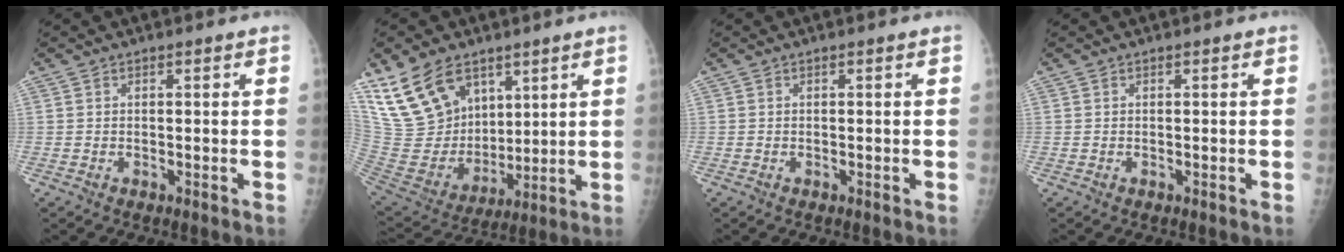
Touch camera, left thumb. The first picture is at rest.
{"total": 18.0, "force": [10.9, 11.2, 8.9], "torque": [-0.137, -0.043, 0.229]}
{"total": 0.0}
{"total": 0.0}